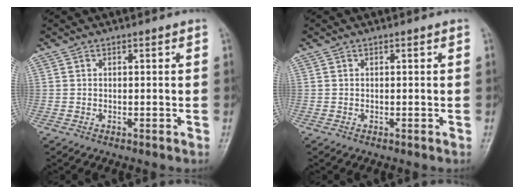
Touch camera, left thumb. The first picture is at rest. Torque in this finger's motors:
{"motor_torque": [0.01, 0.00, 0.28, 0.17, 0.01]}